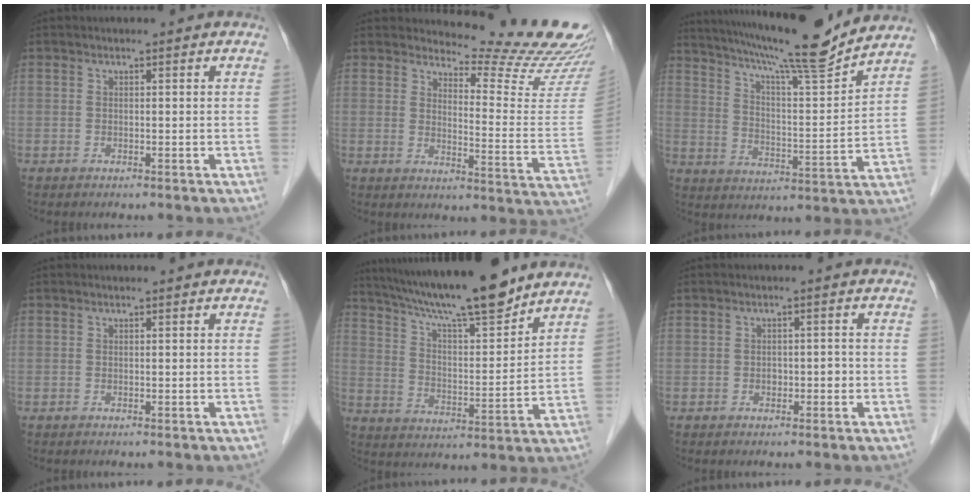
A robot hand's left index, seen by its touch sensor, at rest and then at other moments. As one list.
[{"total": 17.1, "force": [16.5, -0.1, 4.5], "torque": [-0.060, -0.137, 0.182]}, {"total": 17.3, "force": [15.2, -0.5, 8.3], "torque": [-0.142, -0.014, 0.231]}, {"total": 0.0}, {"total": 17.0, "force": [14.3, 0.9, 9.1], "torque": [-0.154, 0.004, 0.238]}, {"total": 1.7, "force": [-0.7, 1.1, 1.1], "torque": [-0.017, 0.006, -0.008]}]